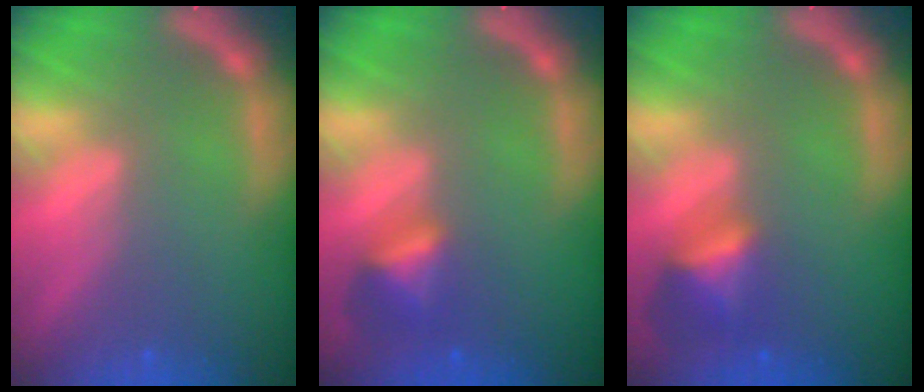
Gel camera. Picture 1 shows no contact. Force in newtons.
{"total": 2.9}
{"total": 3.5}